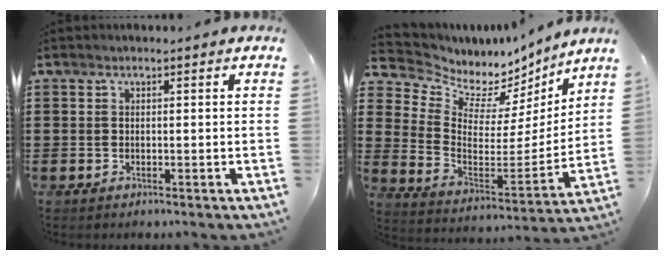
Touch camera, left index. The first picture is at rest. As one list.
[{"total": 6.1, "force": [5.2, 3.1, 0.5], "torque": [-0.041, -0.051, 0.089]}]